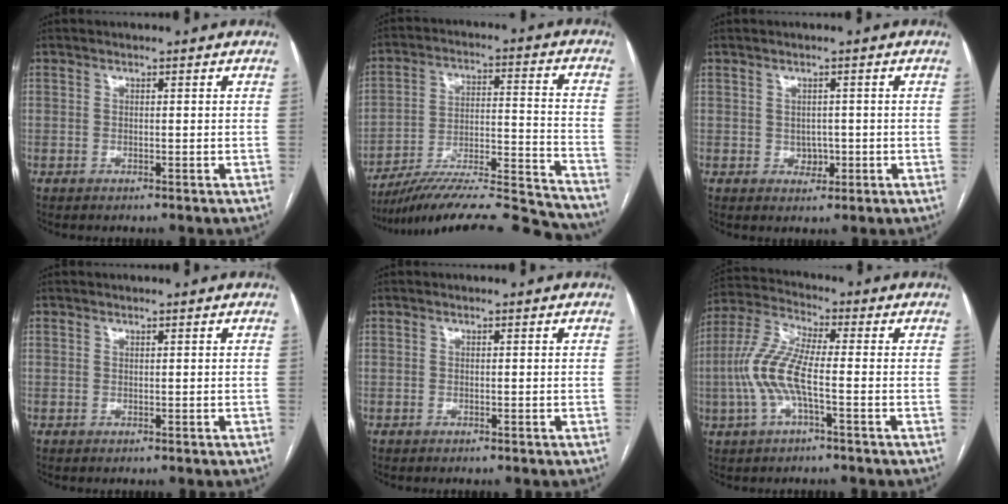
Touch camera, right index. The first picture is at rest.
{"total": 25.6, "force": [-23.8, 1.5, 9.1], "torque": [-0.096, 0.005, -0.349]}
{"total": 2.2, "force": [-0.3, 1.8, 1.2], "torque": [-0.015, 0.002, 0.001]}
{"total": 0.0}
{"total": 0.0}
{"total": 9.7, "force": [-1.8, 1.9, 9.3], "torque": [-0.216, 0.014, -0.042]}